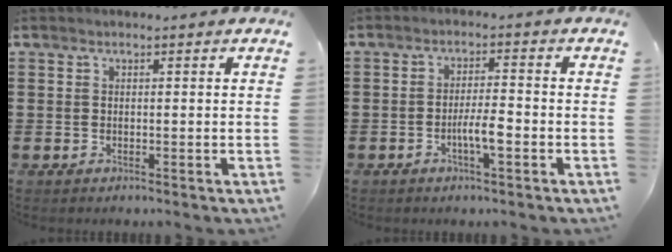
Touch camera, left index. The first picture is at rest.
{"total": 4.3, "force": [-1.6, 0.7, 4.0], "torque": [-0.075, 0.001, -0.031]}